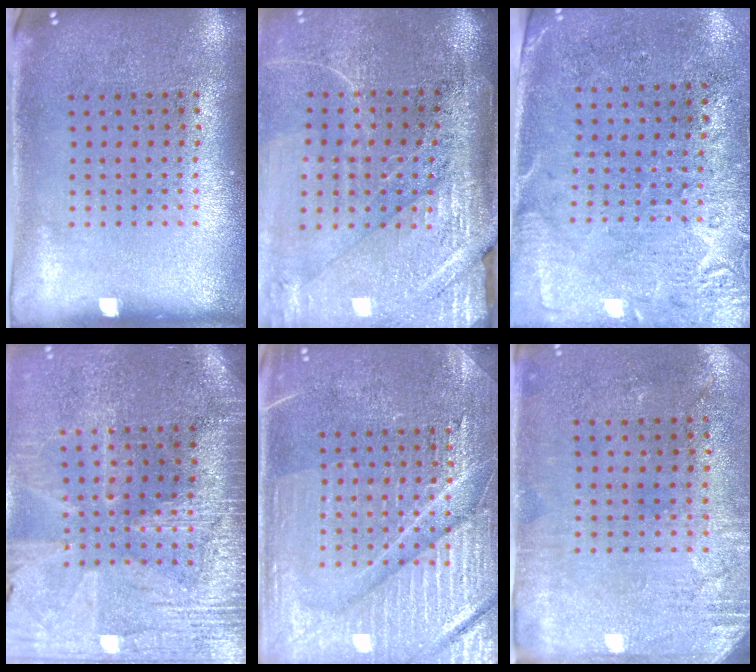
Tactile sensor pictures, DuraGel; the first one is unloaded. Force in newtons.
{"total": 4.2, "press": 3.6, "slide": 2.1}
{"total": 2.8, "press": 2.4, "slide": 1.5}
{"total": 3.5, "press": 3.3, "slide": 1.3}
{"total": 4.3, "press": 4.2, "slide": 0.5}
{"total": 2.8, "press": 2.3, "slide": 1.6}